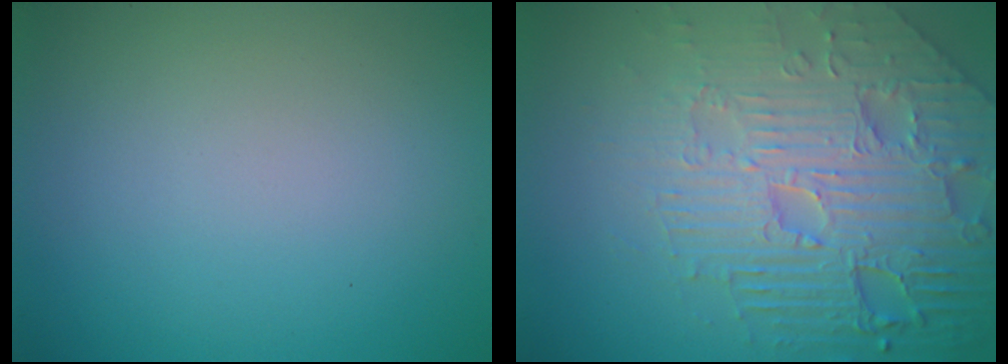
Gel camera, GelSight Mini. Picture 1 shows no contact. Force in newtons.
{"total": 8.7, "press": 6.2, "slide": 6.1}